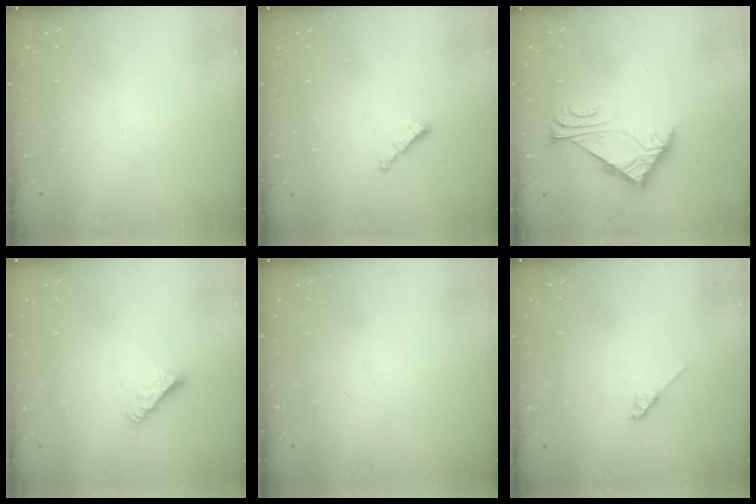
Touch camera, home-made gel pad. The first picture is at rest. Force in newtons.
{"total": 1.6, "press": 1.5, "slide": 0.5}
{"total": 6.5, "press": 6.4, "slide": 1.2}
{"total": 5.5, "press": 5.5, "slide": 0.3}
{"total": 0.0}
{"total": 3.5, "press": 3.5, "slide": 0.4}